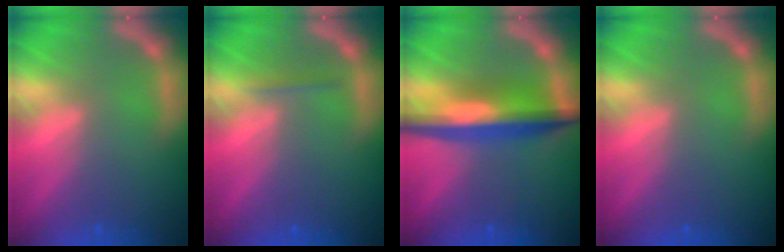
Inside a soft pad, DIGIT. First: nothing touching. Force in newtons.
{"total": 0.9}
{"total": 7.4}
{"total": 0.0}